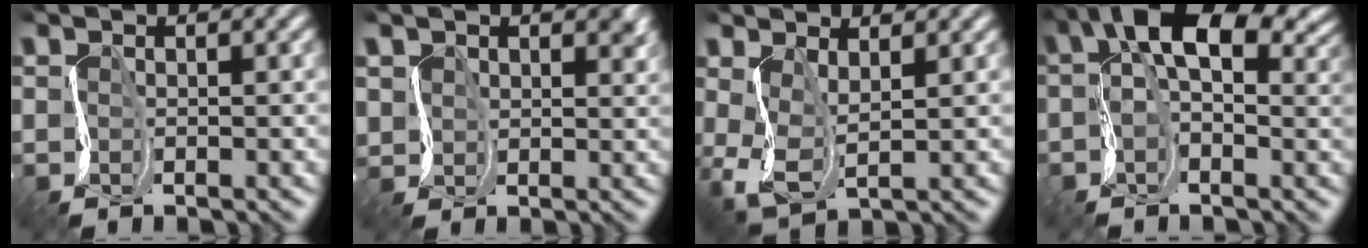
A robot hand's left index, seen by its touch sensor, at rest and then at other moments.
{"total": 2.2, "force": [1.1, 1.9, 0.0], "torque": [-0.027, -0.005, 0.025]}
{"total": 2.4, "force": [0.1, 1.1, 2.1], "torque": [-0.071, -0.007, 0.008]}
{"total": 10.8, "force": [3.2, 6.5, 7.9], "torque": [-0.121, 0.013, 0.050]}